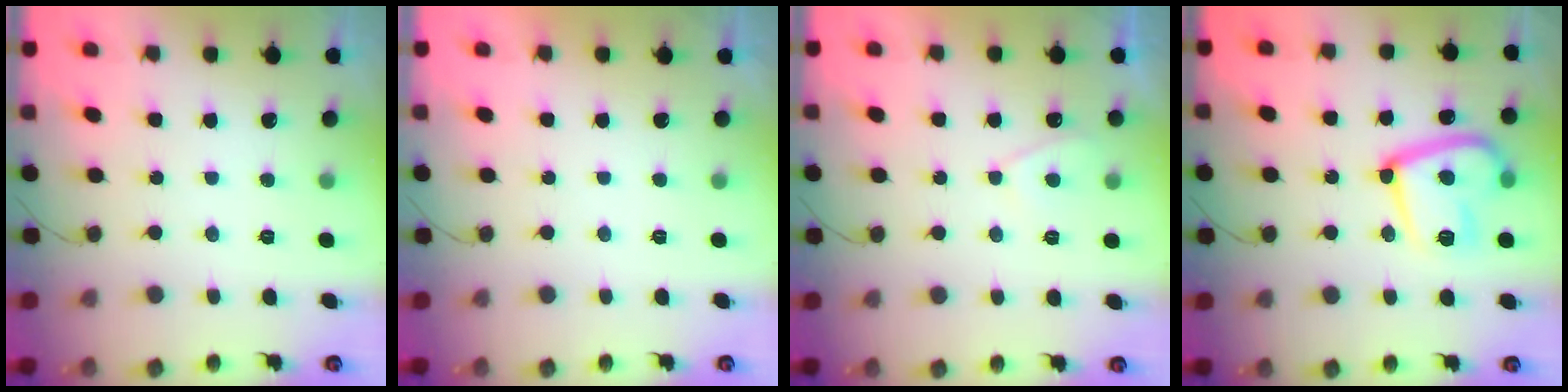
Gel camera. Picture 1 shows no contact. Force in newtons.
{"total": 2.2, "press": 2.2, "slide": 0.3}
{"total": 3.4, "press": 3.3, "slide": 0.7}
{"total": 16.8, "press": 16.7, "slide": 1.7}